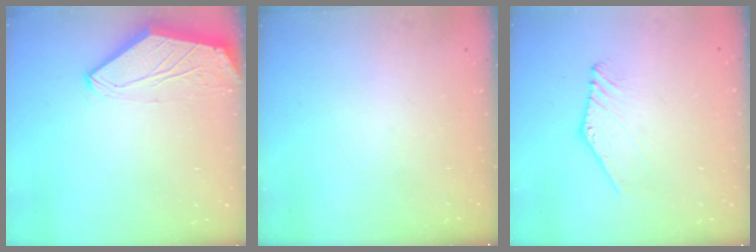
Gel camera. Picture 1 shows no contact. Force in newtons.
{"total": 0.0}
{"total": 2.0, "press": 2.0, "slide": 0.0}